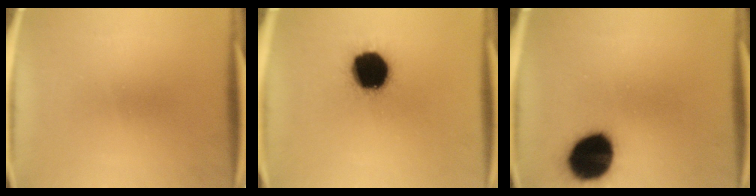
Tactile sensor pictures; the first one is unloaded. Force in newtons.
{"total": 19.1}
{"total": 17.2}